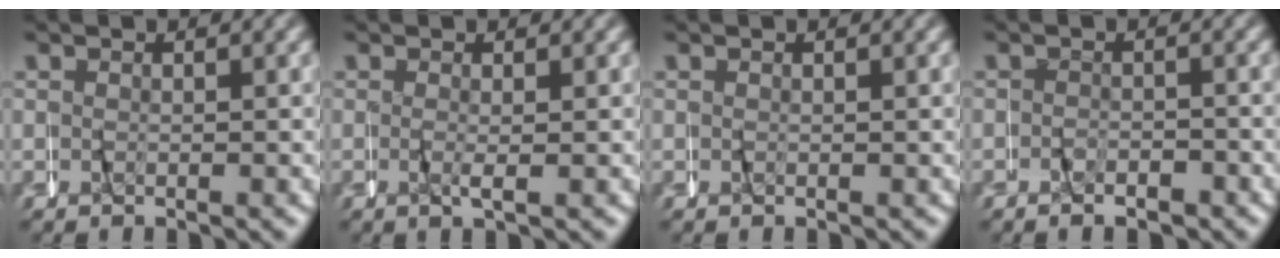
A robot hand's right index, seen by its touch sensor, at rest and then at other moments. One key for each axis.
{"total": 0.9, "fx": -0.4, "fy": -0.4, "fz": 0.7, "tx": -0.019, "ty": -0.004, "tz": -0.004}
{"total": 0.0}
{"total": 1.7, "fx": -1.4, "fy": 0.9, "fz": 0.3, "tx": -0.008, "ty": 0.000, "tz": -0.028}